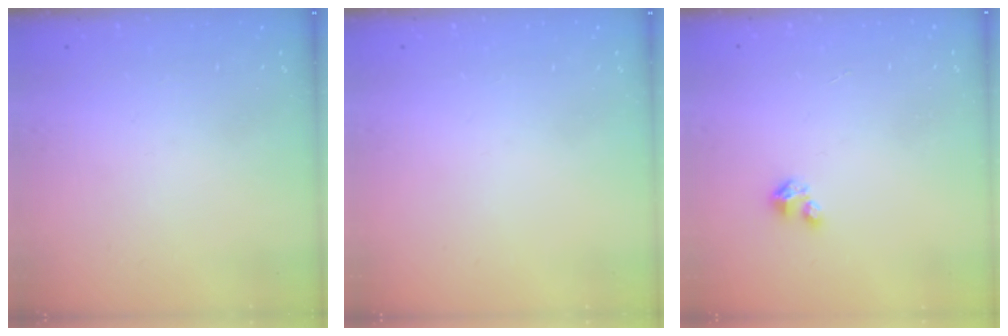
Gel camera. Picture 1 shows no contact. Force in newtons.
{"total": 0.0}
{"total": 1.6, "press": 1.6, "slide": 0.2}